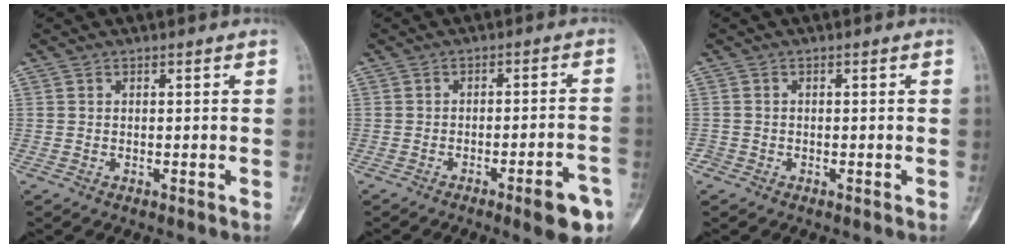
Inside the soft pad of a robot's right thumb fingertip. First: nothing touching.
{"total": 8.4, "force": [-4.6, 1.5, 6.8], "torque": [-0.082, 0.024, -0.055]}
{"total": 1.1, "force": [-0.7, 0.8, -0.2], "torque": [0.008, 0.005, -0.018]}